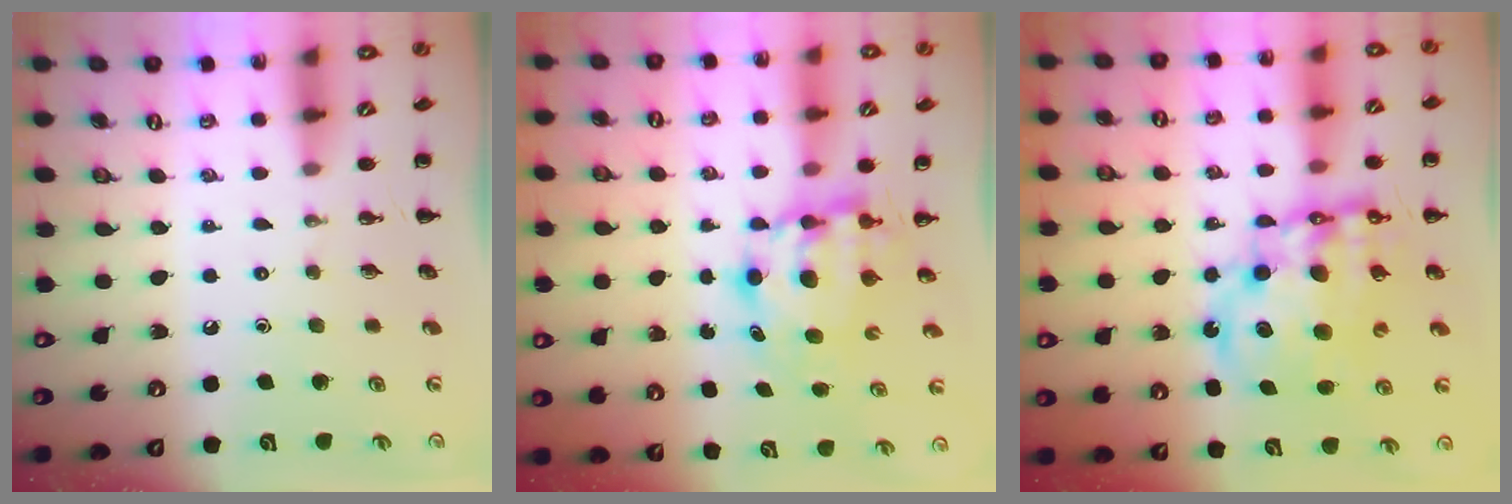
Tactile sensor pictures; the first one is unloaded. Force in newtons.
{"total": 6.5, "press": 6.4, "slide": 1.3}
{"total": 16.1, "press": 15.7, "slide": 3.6}